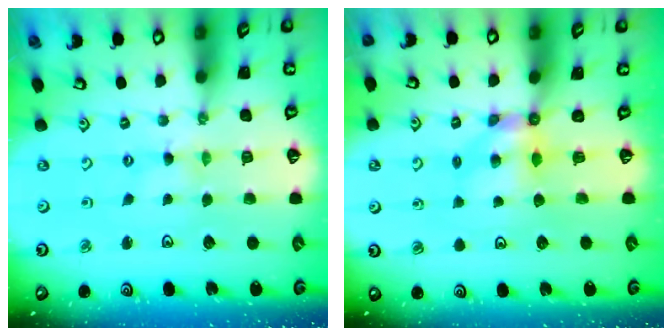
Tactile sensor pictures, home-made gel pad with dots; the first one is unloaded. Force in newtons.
{"total": 5.6, "press": 5.6, "slide": 0.2}